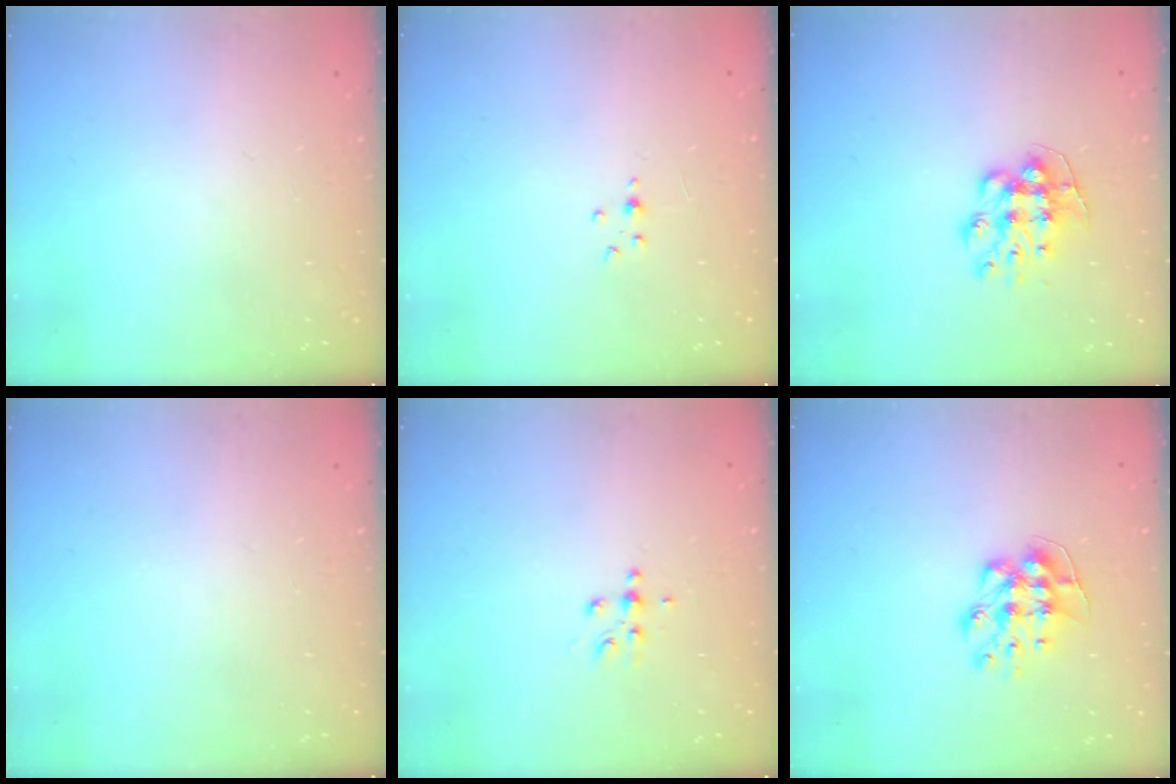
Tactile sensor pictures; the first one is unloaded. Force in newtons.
{"total": 1.5, "press": 1.5, "slide": 0.2}
{"total": 9.3, "press": 9.3, "slide": 0.3}
{"total": 0.0}
{"total": 5.3, "press": 4.8, "slide": 2.2}
{"total": 9.1, "press": 9.1, "slide": 0.3}